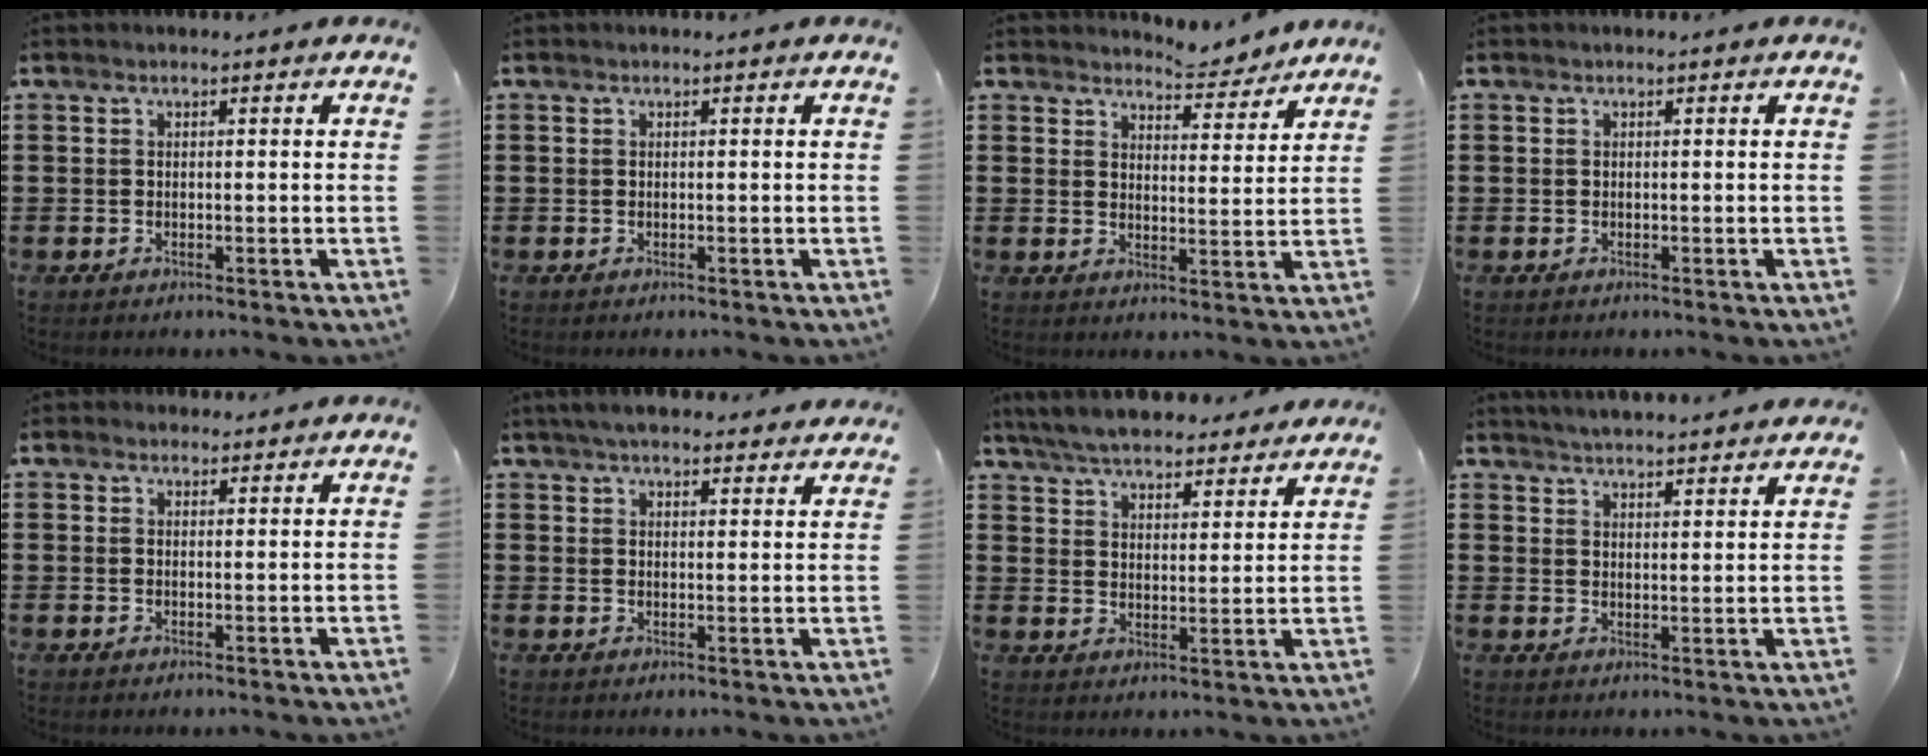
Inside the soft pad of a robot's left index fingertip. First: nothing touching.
{"total": 0.0}
{"total": 5.2, "force": [5.1, 0.6, 0.9], "torque": [-0.018, -0.027, 0.092]}
{"total": 0.0}
{"total": 1.6, "force": [1.5, 0.6, 0.1], "torque": [-0.005, 0.005, 0.030]}
{"total": 4.3, "force": [4.1, 0.6, 1.3], "torque": [-0.036, -0.006, 0.076]}
{"total": 6.6, "force": [6.3, 0.9, 1.5], "torque": [-0.057, -0.024, 0.115]}
{"total": 3.6, "force": [3.6, -0.4, 0.2], "torque": [-0.016, -0.016, 0.065]}